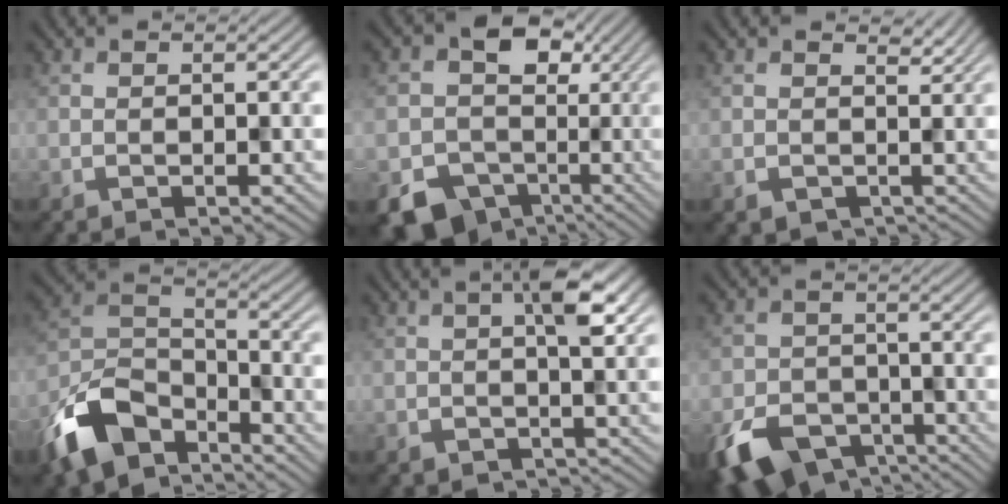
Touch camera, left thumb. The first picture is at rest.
{"total": 12.6, "force": [-1.9, 11.3, 5.2], "torque": [-0.103, -0.027, -0.046]}
{"total": 3.1, "force": [1.5, 2.6, 0.7], "torque": [-0.024, -0.018, 0.023]}
{"total": 11.6, "force": [-8.0, 5.9, 6.1], "torque": [-0.135, -0.010, -0.176]}
{"total": 3.9, "force": [0.9, 1.4, 3.6], "torque": [-0.056, 0.008, 0.011]}
{"total": 9.6, "force": [-5.6, 6.1, 4.8], "torque": [-0.105, -0.026, -0.103]}